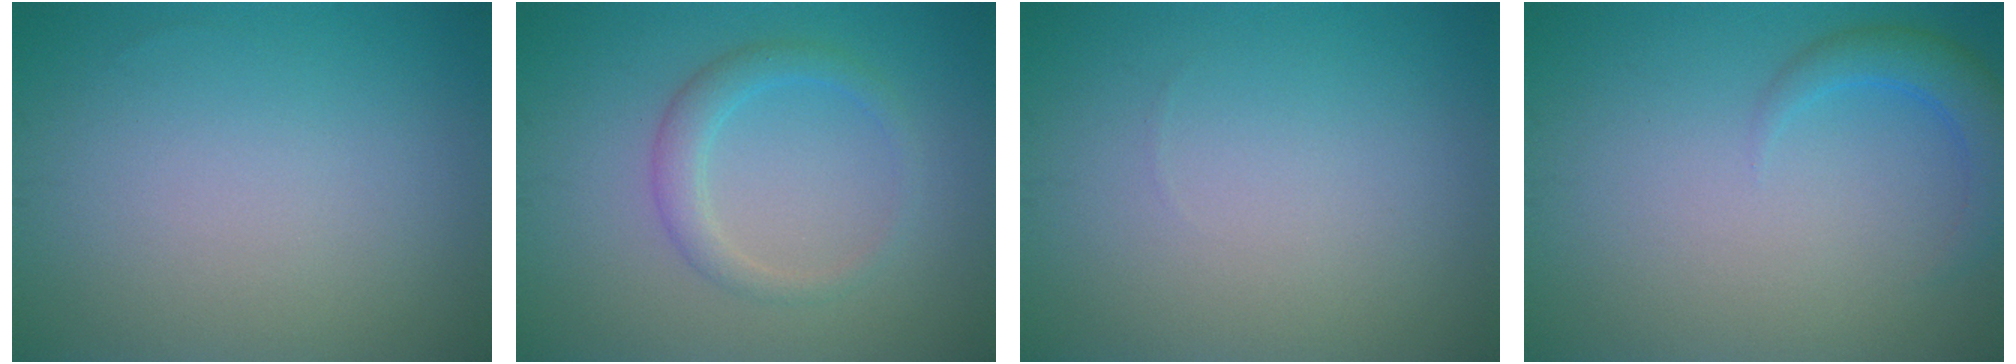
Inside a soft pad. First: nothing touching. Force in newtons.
{"total": 2.5, "press": 2.5, "slide": 0.1}
{"total": 0.0}
{"total": 2.8, "press": 2.8, "slide": 0.2}